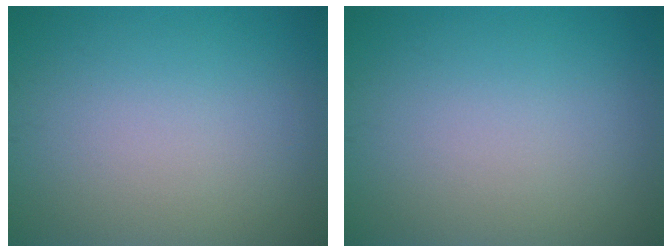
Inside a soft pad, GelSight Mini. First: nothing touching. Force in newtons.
{"total": 0.0}